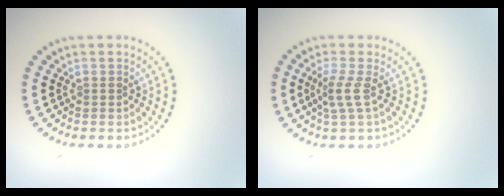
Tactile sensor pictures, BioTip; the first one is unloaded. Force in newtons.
{"total": 2.0, "press": 1.4, "slide": 1.5}